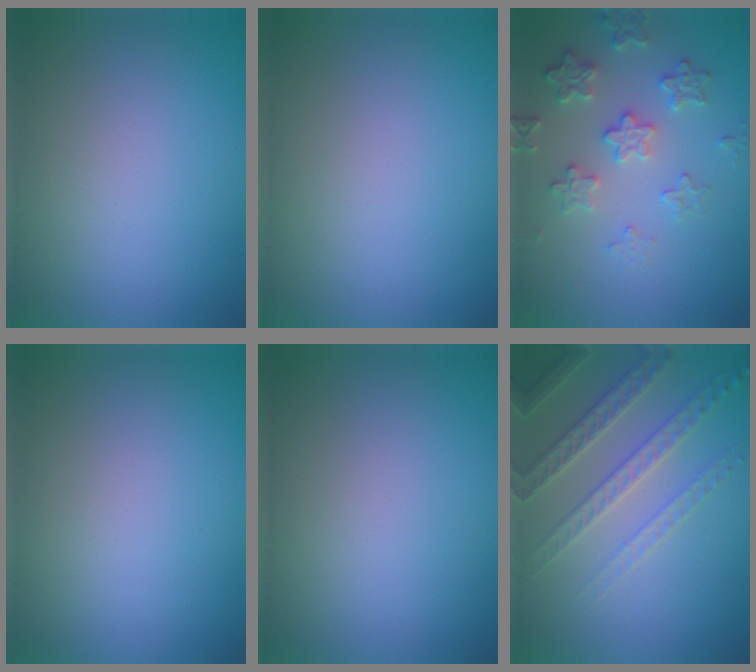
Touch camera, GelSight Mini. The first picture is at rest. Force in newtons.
{"total": 0.0}
{"total": 3.1, "press": 3.1, "slide": 0.4}
{"total": 0.0}
{"total": 0.0}
{"total": 3.9, "press": 3.7, "slide": 1.1}